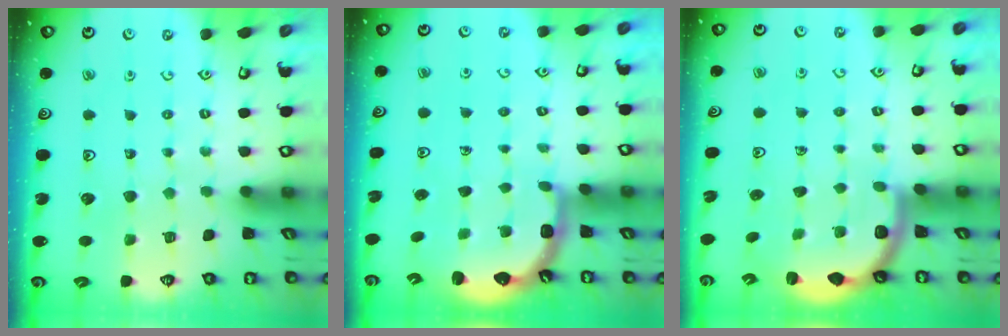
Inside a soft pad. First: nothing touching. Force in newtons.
{"total": 2.7, "press": 2.1, "slide": 1.7}
{"total": 2.5, "press": 2.4, "slide": 0.7}